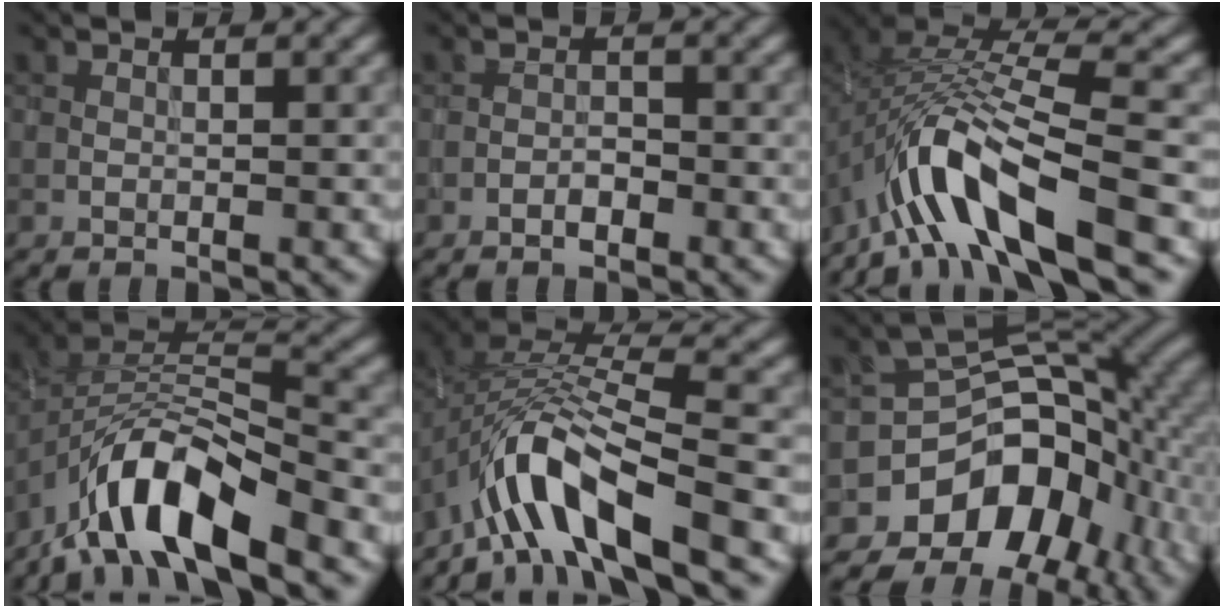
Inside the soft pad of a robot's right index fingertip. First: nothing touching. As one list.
[{"total": 1.2, "force": [-0.8, 0.5, 0.8], "torque": [-0.011, 0.003, -0.017]}, {"total": 10.1, "force": [-5.8, 2.9, 7.8], "torque": [-0.137, 0.007, -0.112]}, {"total": 9.3, "force": [-6.0, 3.4, 6.4], "torque": [-0.107, 0.007, -0.116]}, {"total": 9.0, "force": [-5.5, 2.7, 6.5], "torque": [-0.111, 0.004, -0.108]}, {"total": 9.8, "force": [-4.5, 6.8, 5.4], "torque": [-0.073, 0.004, -0.086]}]